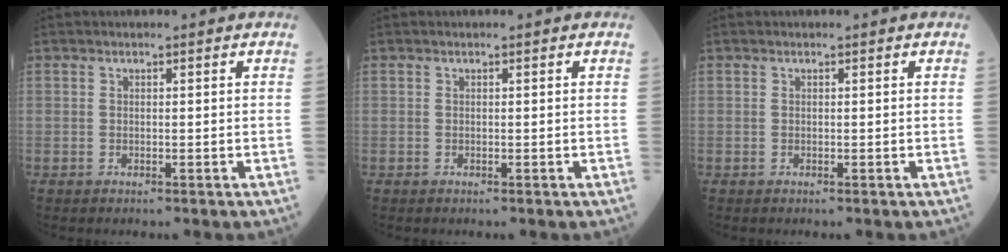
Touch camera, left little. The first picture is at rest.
{"total": 0.0}
{"total": 0.0}